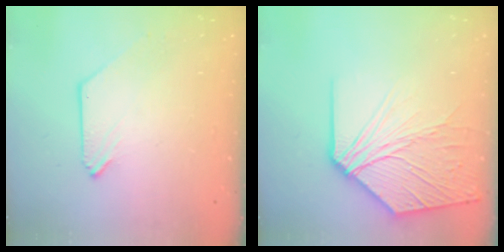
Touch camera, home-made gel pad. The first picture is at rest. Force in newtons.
{"total": 11.6, "press": 11.5, "slide": 1.4}